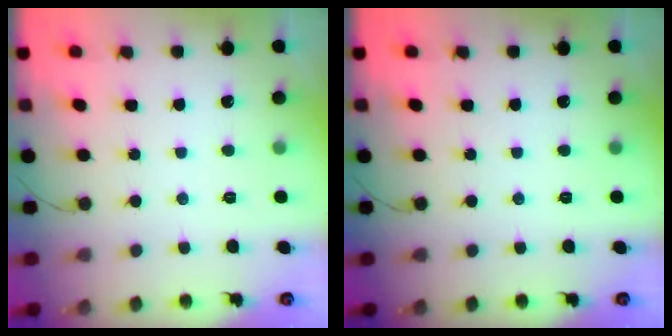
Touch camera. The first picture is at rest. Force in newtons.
{"total": 0.0}